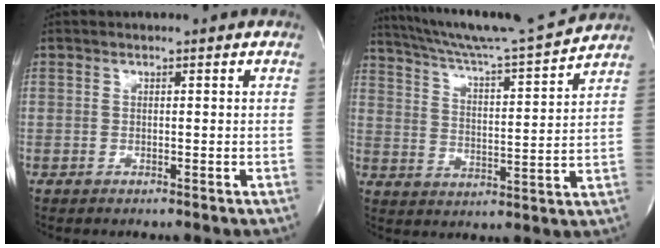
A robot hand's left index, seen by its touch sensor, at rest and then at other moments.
{"total": 15.8, "force": [14.8, -1.5, 5.3], "torque": [-0.102, -0.032, 0.226]}